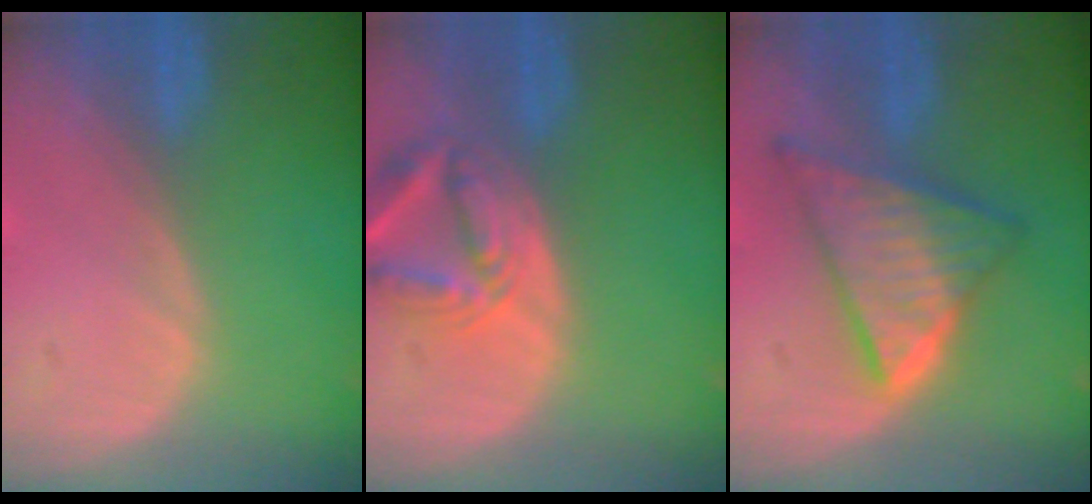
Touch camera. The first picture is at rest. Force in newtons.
{"total": 6.8, "press": 6.3, "slide": 2.6}
{"total": 9.1, "press": 9.1, "slide": 0.6}